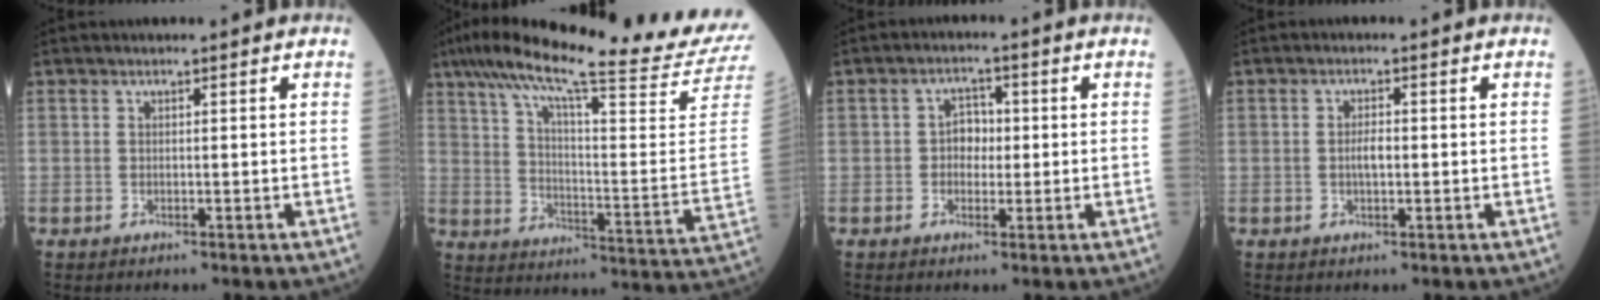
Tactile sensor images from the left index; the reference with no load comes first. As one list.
[{"total": 27.1, "force": [23.5, -1.3, 13.5], "torque": [-0.226, -0.072, 0.317]}, {"total": 3.3, "force": [0.0, 2.4, 2.3], "torque": [-0.033, 0.013, -0.003]}, {"total": 2.1, "force": [-0.1, 0.7, 2.0], "torque": [-0.040, 0.003, -0.002]}]